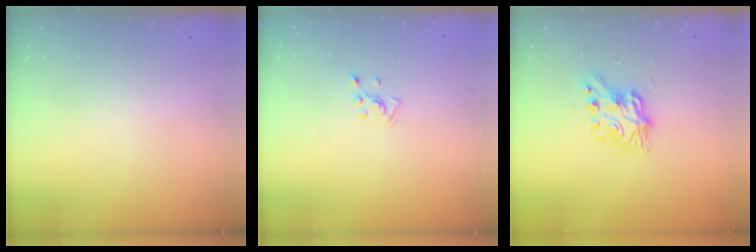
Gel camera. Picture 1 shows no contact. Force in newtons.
{"total": 2.0, "press": 2.0, "slide": 0.6}
{"total": 7.8, "press": 7.8, "slide": 0.1}